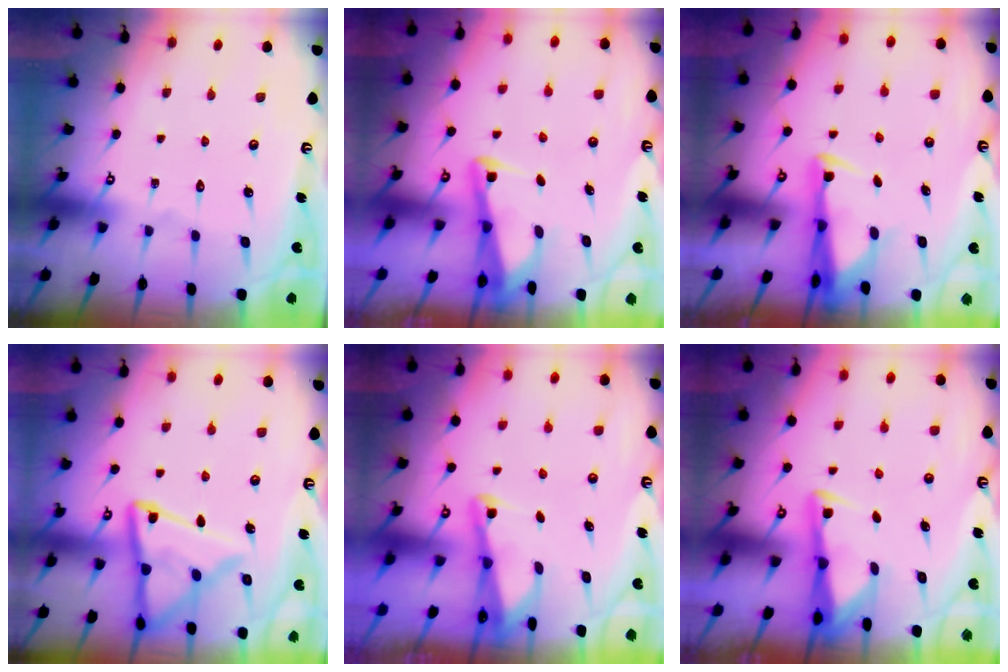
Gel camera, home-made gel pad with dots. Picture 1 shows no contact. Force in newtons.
{"total": 3.0, "press": 3.0, "slide": 0.3}
{"total": 2.9, "press": 2.7, "slide": 1.0}
{"total": 15.9, "press": 15.9, "slide": 1.7}
{"total": 2.2, "press": 2.2, "slide": 0.3}
{"total": 3.1, "press": 3.1, "slide": 0.3}